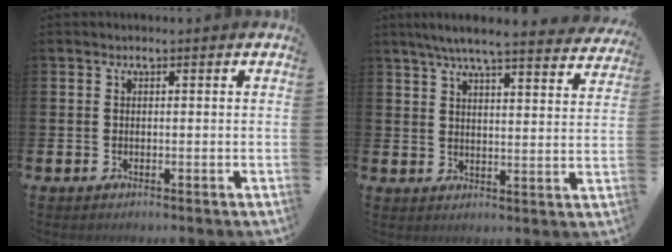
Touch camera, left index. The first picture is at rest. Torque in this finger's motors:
{"motor_torque": [1.09, -1.05, 0.84, 0.21]}